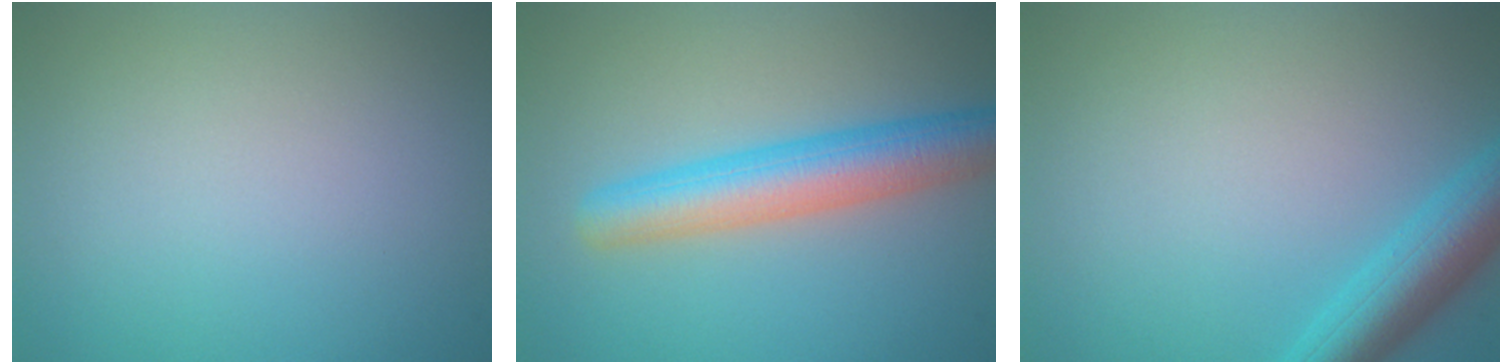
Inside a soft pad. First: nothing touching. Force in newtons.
{"total": 5.8, "press": 5.8, "slide": 0.2}
{"total": 4.8, "press": 4.8, "slide": 0.2}